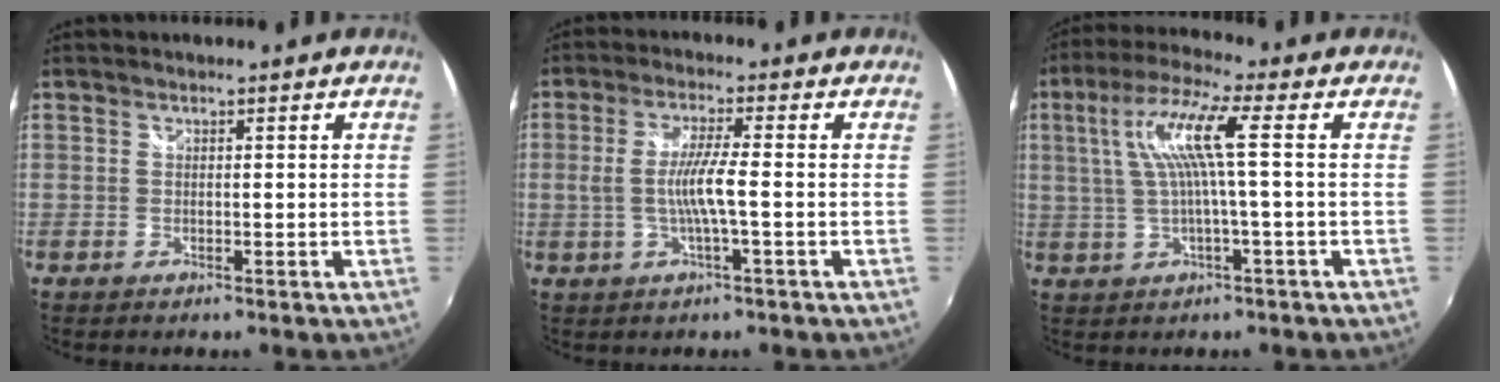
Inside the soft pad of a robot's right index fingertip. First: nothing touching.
{"total": 5.9, "force": [-1.0, -0.3, 5.8], "torque": [-0.115, -0.005, -0.015]}
{"total": 9.1, "force": [1.1, 0.0, 9.1], "torque": [-0.175, 0.009, 0.028]}